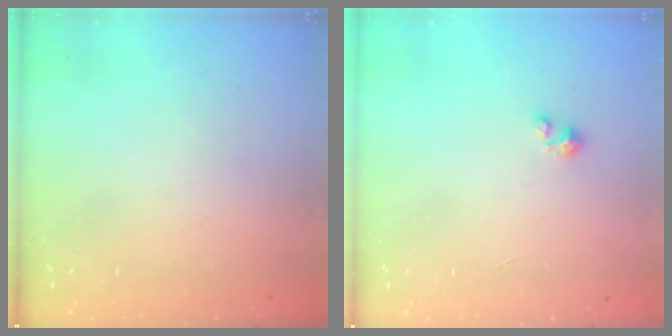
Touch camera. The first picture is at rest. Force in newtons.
{"total": 1.2, "press": 1.1, "slide": 0.1}